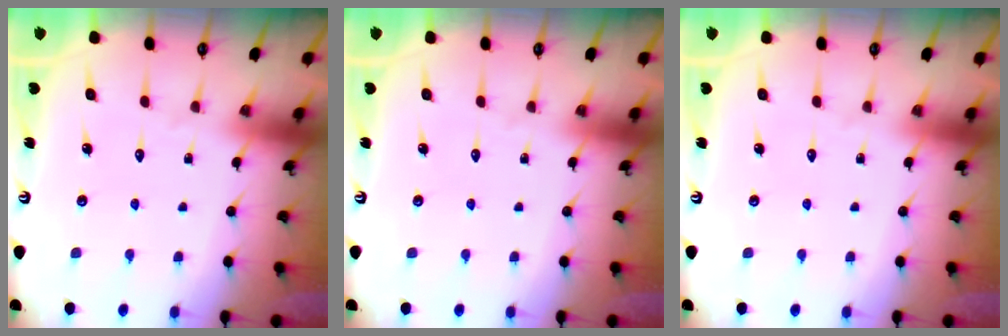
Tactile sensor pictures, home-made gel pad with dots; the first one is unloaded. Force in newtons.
{"total": 0.0}
{"total": 0.0}